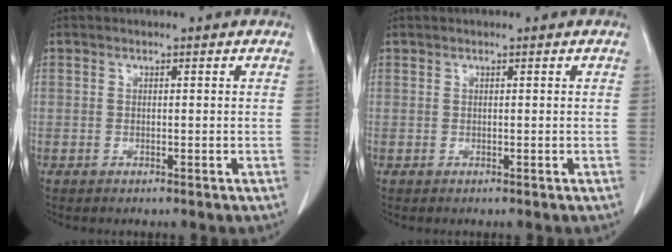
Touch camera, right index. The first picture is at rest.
{"total": 0.0}